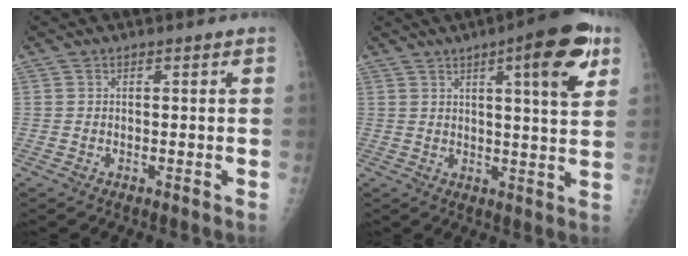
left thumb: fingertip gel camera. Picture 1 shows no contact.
{"total": 12.4, "force": [5.8, 2.7, 10.6], "torque": [-0.126, -0.020, 0.070]}